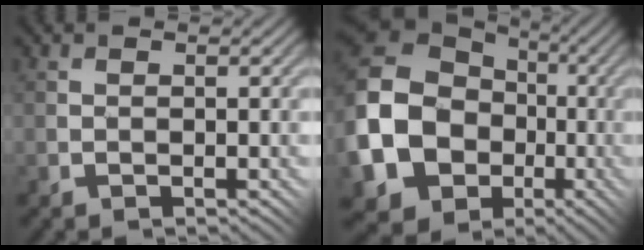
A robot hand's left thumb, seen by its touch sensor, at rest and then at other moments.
{"total": 19.1, "force": [-3.7, 16.1, 9.6], "torque": [-0.227, -0.028, -0.084]}